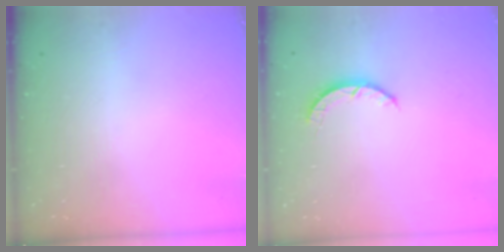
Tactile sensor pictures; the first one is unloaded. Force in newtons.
{"total": 2.7, "press": 2.7, "slide": 0.4}